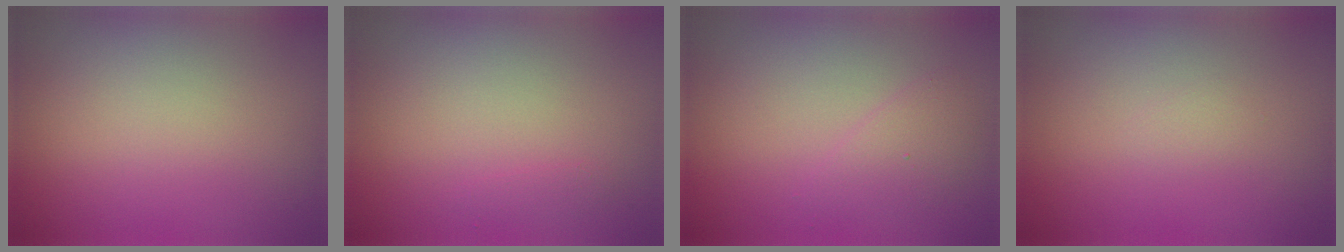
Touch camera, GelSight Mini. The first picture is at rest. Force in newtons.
{"total": 0.5, "press": 0.5, "slide": 0.1}
{"total": 1.7, "press": 1.7, "slide": 0.2}
{"total": 0.5, "press": 0.5, "slide": 0.1}